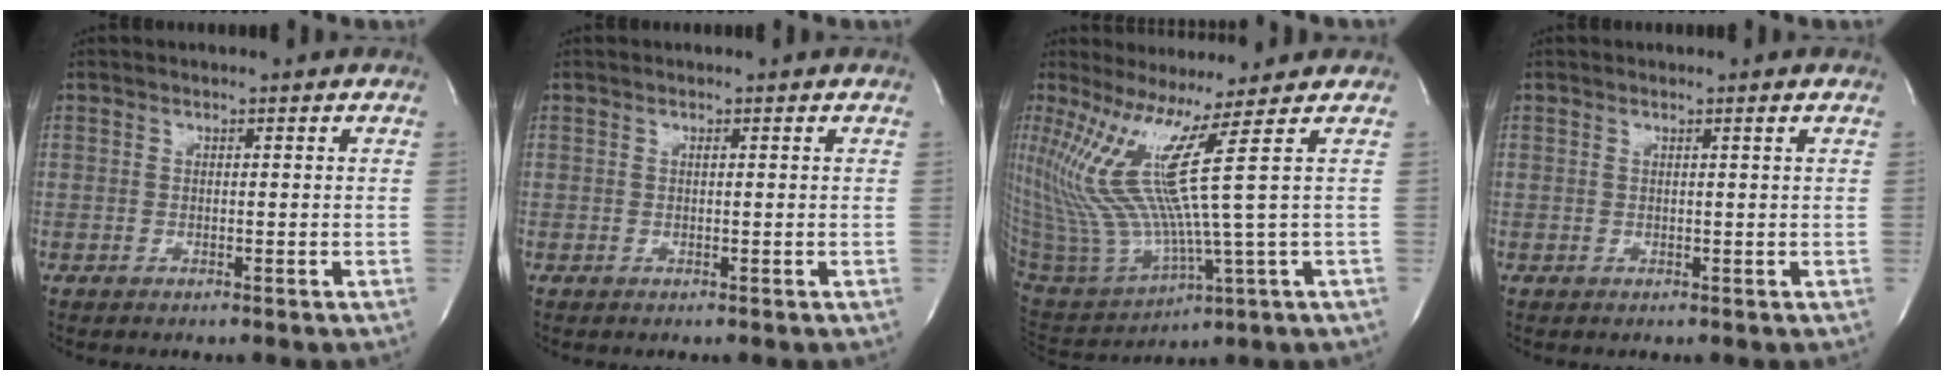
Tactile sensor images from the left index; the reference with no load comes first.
{"total": 0.0}
{"total": 13.3, "force": [6.1, -2.9, 11.4], "torque": [-0.248, -0.023, 0.125]}
{"total": 0.7, "force": [0.1, -0.4, 0.6], "torque": [-0.022, -0.009, 0.006]}